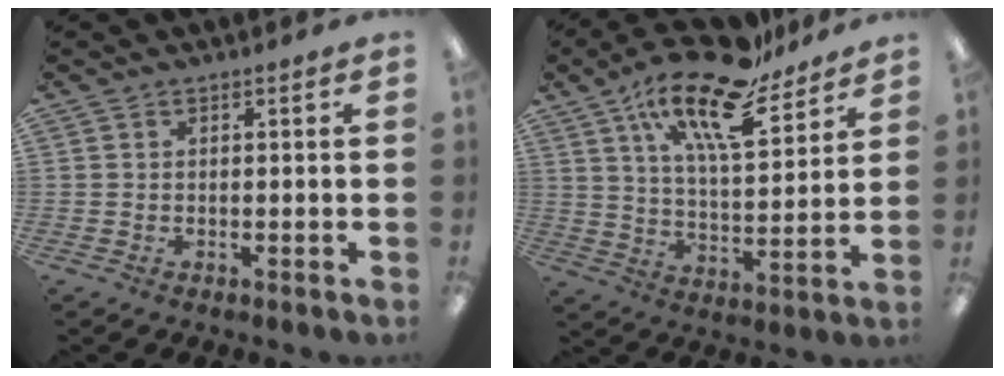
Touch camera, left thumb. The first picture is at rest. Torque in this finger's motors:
{"motor_torque": [0.38, 0.41, 1.49, -1.28, 0.41]}